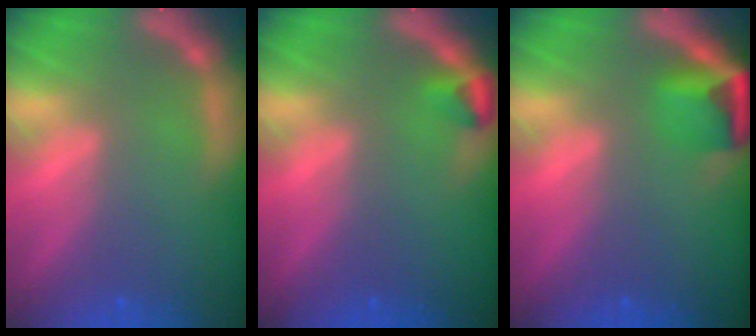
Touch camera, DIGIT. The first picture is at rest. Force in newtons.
{"total": 1.5}
{"total": 3.9}